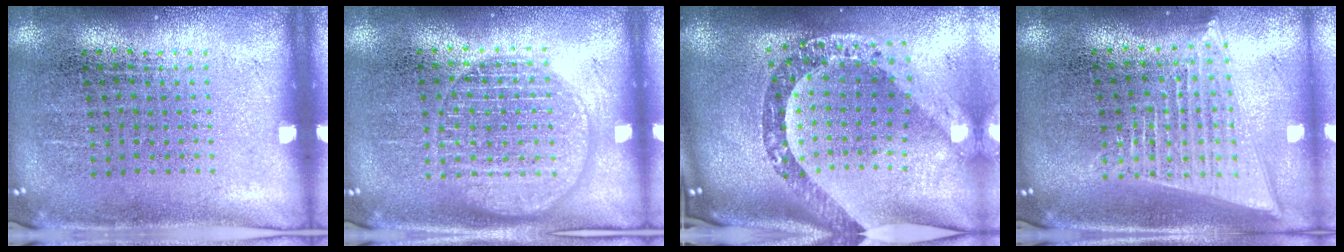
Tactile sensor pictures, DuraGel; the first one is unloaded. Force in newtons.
{"total": 1.7, "press": 1.7, "slide": 0.1}
{"total": 3.9, "press": 2.6, "slide": 2.8}
{"total": 2.1, "press": 1.8, "slide": 1.1}